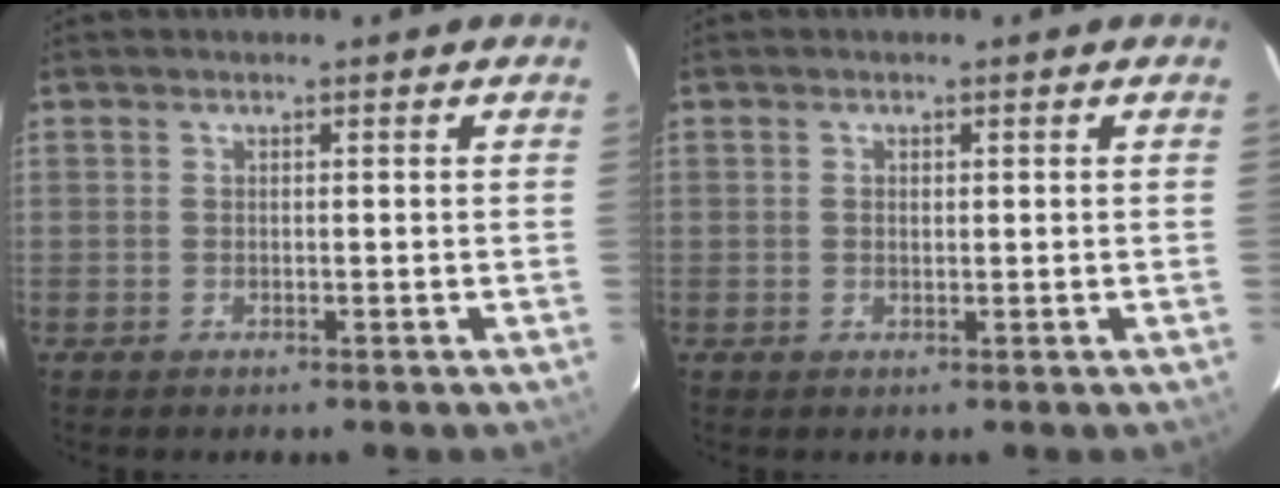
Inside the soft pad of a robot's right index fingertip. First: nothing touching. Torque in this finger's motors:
{"motor_torque": [0.12, 0.19, -0.05, 0.00]}